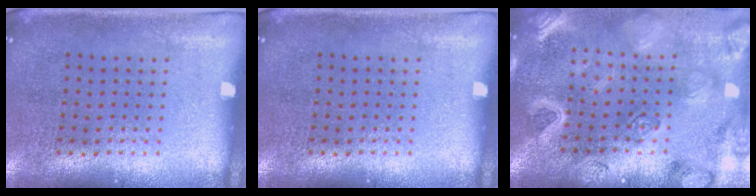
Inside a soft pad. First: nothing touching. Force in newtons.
{"total": 0.0}
{"total": 3.6, "press": 3.2, "slide": 1.5}